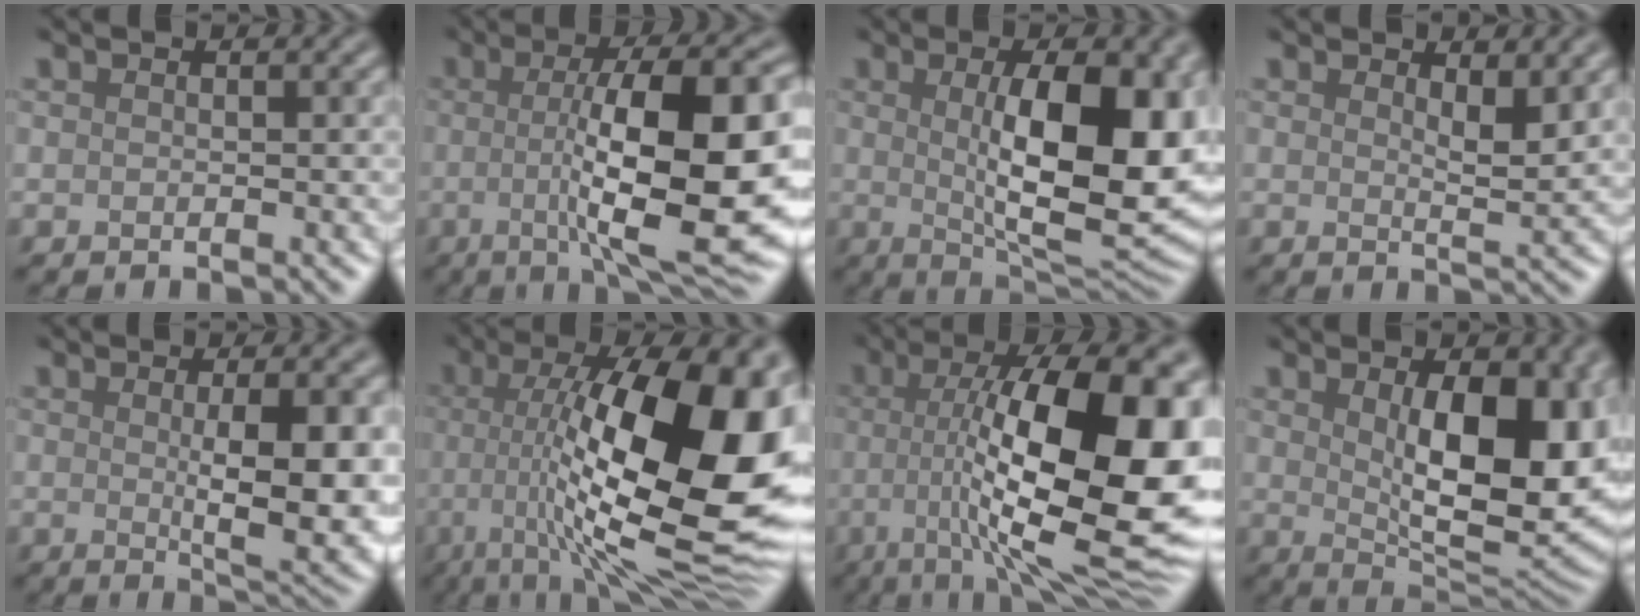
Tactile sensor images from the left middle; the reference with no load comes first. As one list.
[{"total": 13.9, "force": [-0.8, 3.7, 13.4], "torque": [-0.182, -0.009, -0.016]}, {"total": 12.6, "force": [1.1, 4.4, 11.8], "torque": [-0.162, -0.008, 0.022]}, {"total": 2.5, "force": [1.4, 0.6, 2.0], "torque": [-0.027, -0.007, 0.023]}, {"total": 7.6, "force": [0.0, 1.9, 7.3], "torque": [-0.106, -0.008, 0.007]}, {"total": 17.9, "force": [0.2, 6.6, 16.6], "torque": [-0.236, 0.013, 0.006]}, {"total": 16.1, "force": [-0.5, 5.1, 15.3], "torque": [-0.210, 0.012, -0.012]}, {"total": 11.6, "force": [1.5, 5.2, 10.3], "torque": [-0.143, -0.011, 0.032]}]